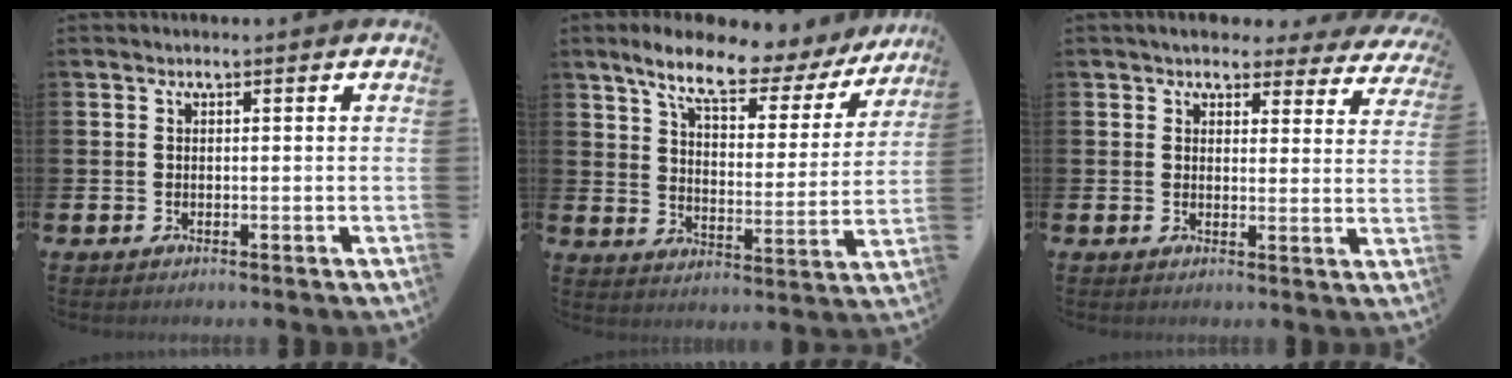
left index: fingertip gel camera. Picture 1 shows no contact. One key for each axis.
{"total": 8.8, "fx": 7.2, "fy": 2.5, "fz": 4.5, "tx": -0.107, "ty": -0.044, "tz": 0.115}
{"total": 4.2, "fx": 3.8, "fy": 1.5, "fz": 0.7, "tx": -0.016, "ty": -0.023, "tz": 0.065}